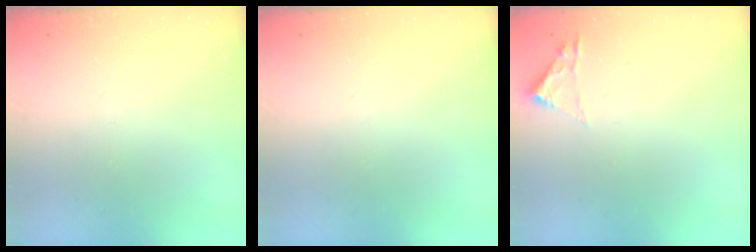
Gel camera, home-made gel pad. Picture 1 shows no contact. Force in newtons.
{"total": 0.0}
{"total": 1.8, "press": 1.8, "slide": 0.2}